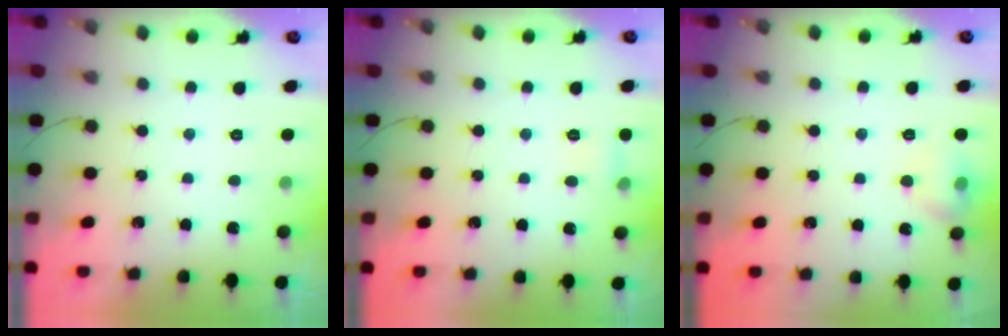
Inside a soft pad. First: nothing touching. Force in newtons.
{"total": 3.8, "press": 3.6, "slide": 1.1}
{"total": 6.9, "press": 6.7, "slide": 1.7}